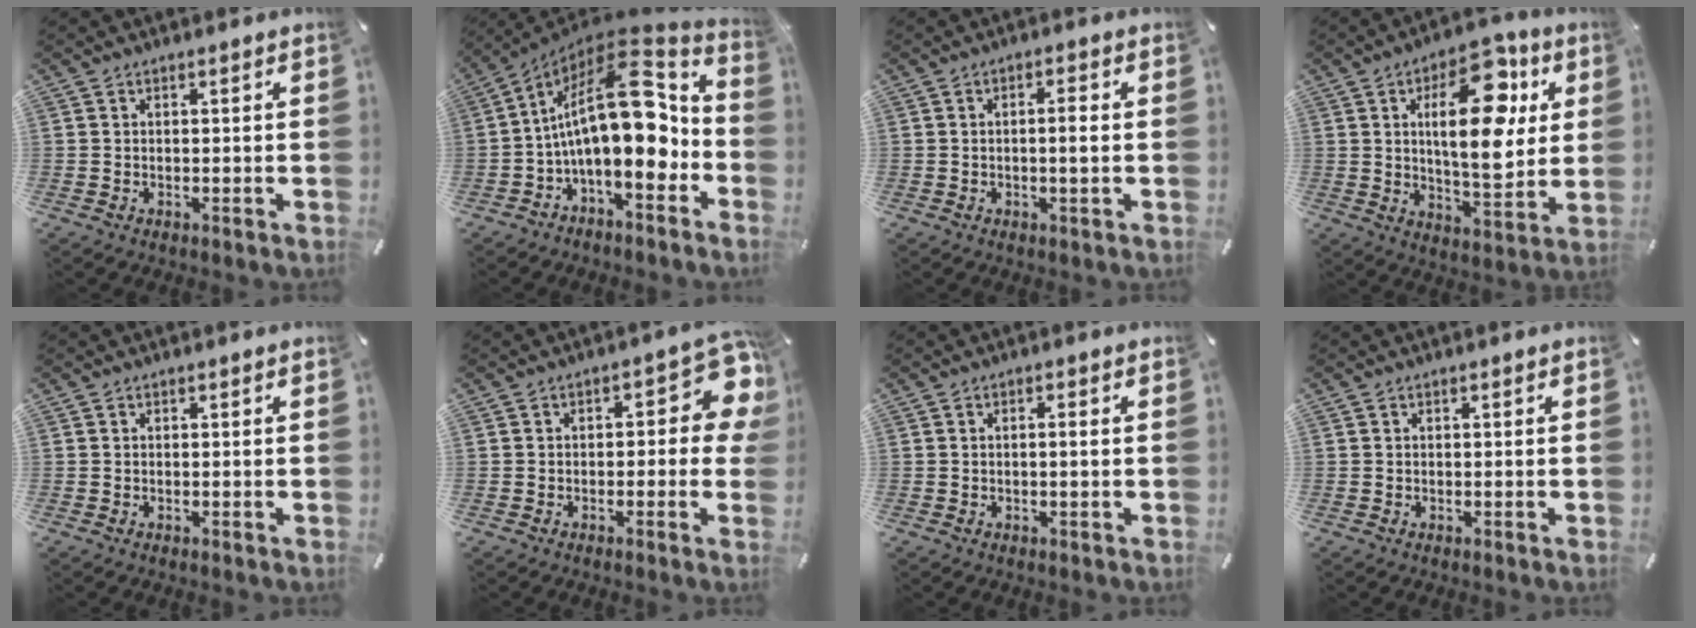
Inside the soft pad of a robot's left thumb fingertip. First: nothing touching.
{"total": 22.2, "force": [0.7, 10.1, 19.8], "torque": [-0.343, -0.024, 0.007]}
{"total": 3.3, "force": [0.0, 0.6, 3.2], "torque": [-0.060, 0.002, -0.003]}
{"total": 20.4, "force": [6.3, 9.9, 16.7], "torque": [-0.242, -0.017, 0.093]}
{"total": 0.0}
{"total": 10.9, "force": [2.3, 5.0, 9.4], "torque": [-0.114, -0.016, 0.039]}
{"total": 1.5, "force": [0.0, 0.1, 1.5], "torque": [-0.028, -0.002, -0.001]}
{"total": 0.0}